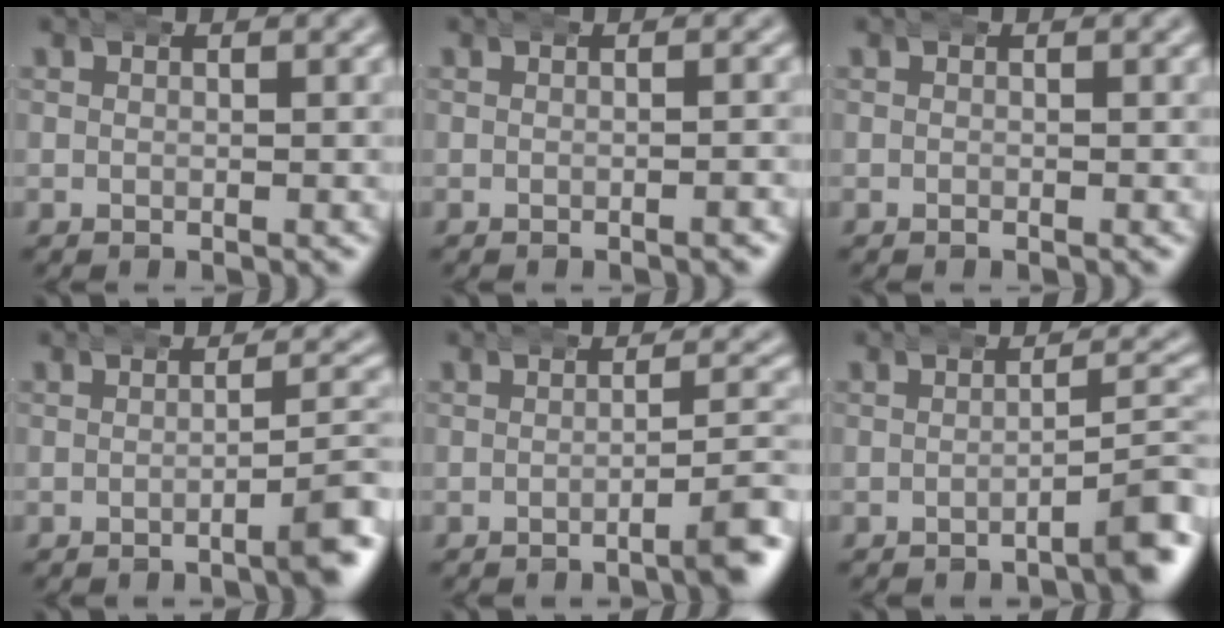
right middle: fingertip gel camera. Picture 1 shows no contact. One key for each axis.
{"total": 0.5, "fx": -0.4, "fy": -0.1, "fz": 0.3, "tx": -0.002, "ty": 0.004, "tz": -0.010}
{"total": 0.0}
{"total": 3.6, "fx": -1.6, "fy": 0.7, "fz": 3.2, "tx": -0.032, "ty": 0.007, "tz": -0.032}
{"total": 3.4, "fx": -1.7, "fy": 0.5, "fz": 2.9, "tx": -0.030, "ty": 0.007, "tz": -0.037}
{"total": 3.9, "fx": -1.9, "fy": 0.9, "fz": 3.3, "tx": -0.035, "ty": 0.007, "tz": -0.036}